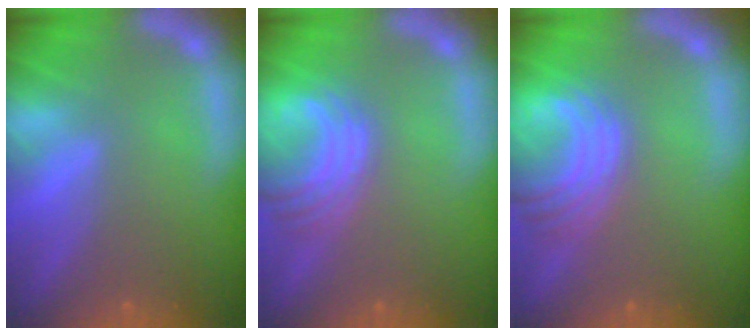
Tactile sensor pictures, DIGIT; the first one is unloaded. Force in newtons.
{"total": 5.5}
{"total": 6.5}